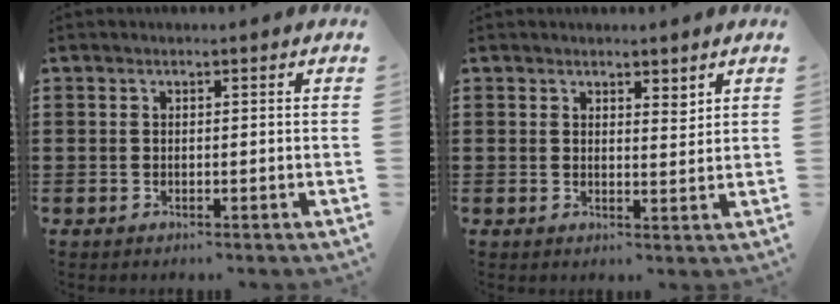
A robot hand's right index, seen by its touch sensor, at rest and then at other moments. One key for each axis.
{"total": 2.2, "fx": 2.0, "fy": 0.9, "fz": 0.5, "tx": -0.006, "ty": 0.004, "tz": 0.036}